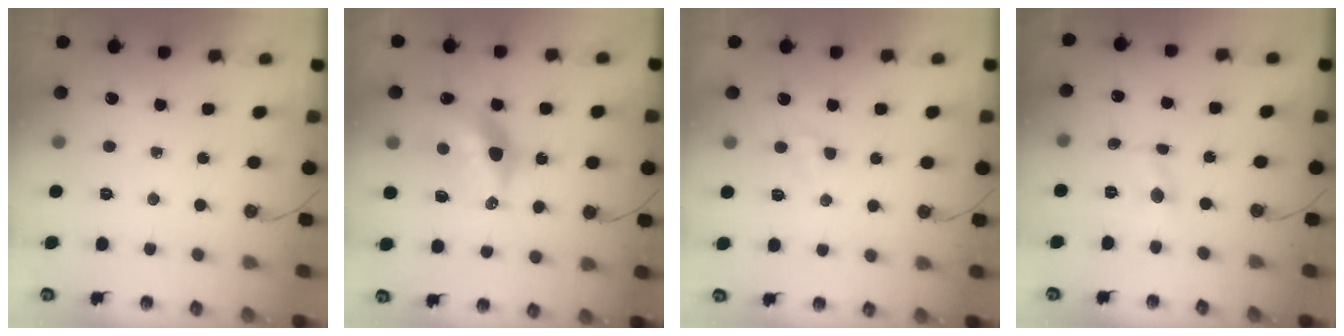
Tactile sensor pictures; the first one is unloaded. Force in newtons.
{"total": 12.3, "press": 12.2, "slide": 0.9}
{"total": 2.6, "press": 2.6, "slide": 0.3}
{"total": 2.1, "press": 2.1, "slide": 0.2}